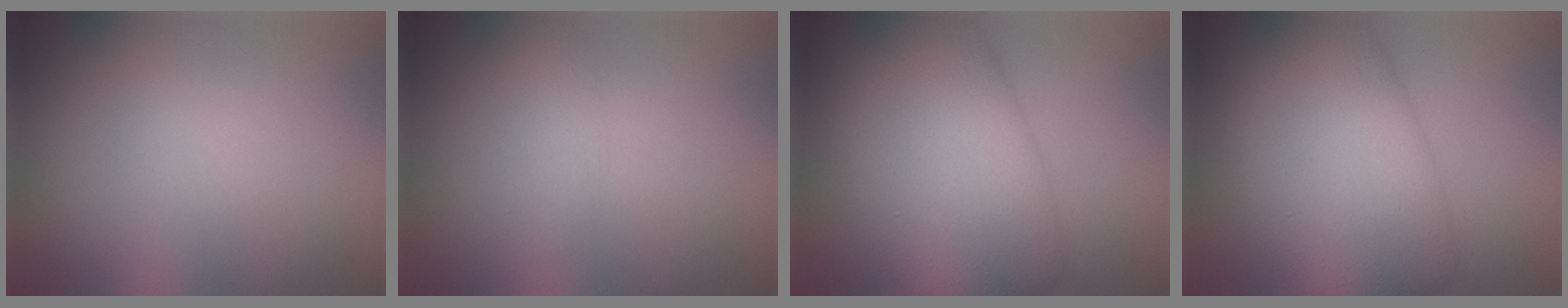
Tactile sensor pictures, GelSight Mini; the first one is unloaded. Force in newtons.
{"total": 1.8, "press": 1.8, "slide": 0.2}
{"total": 12.3, "press": 12.2, "slide": 0.6}
{"total": 12.3, "press": 12.2, "slide": 0.6}